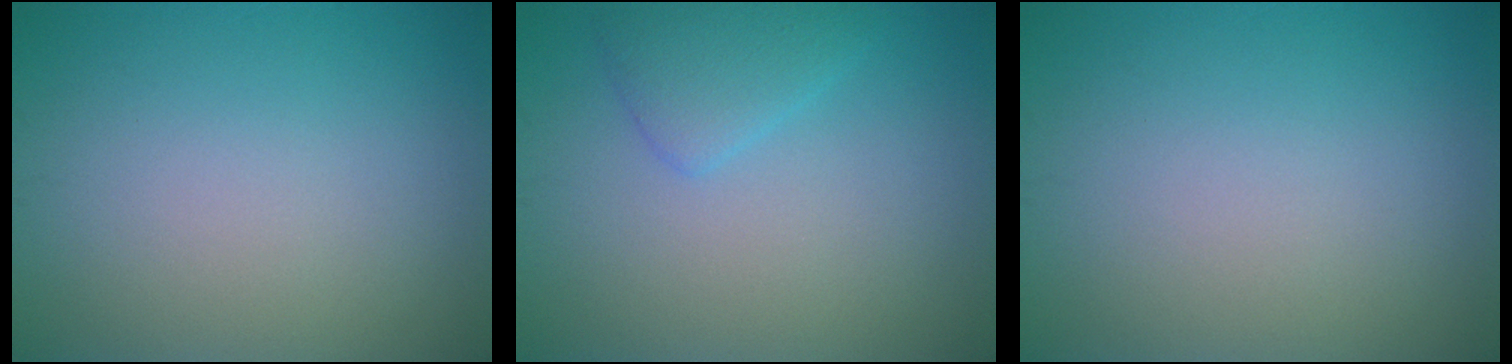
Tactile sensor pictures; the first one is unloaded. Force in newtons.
{"total": 2.3, "press": 2.3, "slide": 0.2}
{"total": 0.0}